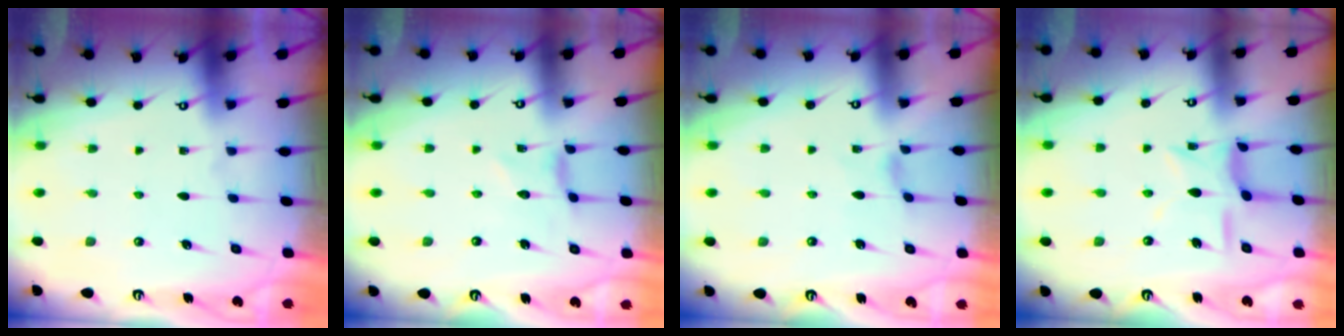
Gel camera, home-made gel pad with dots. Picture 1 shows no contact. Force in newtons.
{"total": 0.0}
{"total": 0.0}
{"total": 9.7, "press": 9.6, "slide": 0.7}